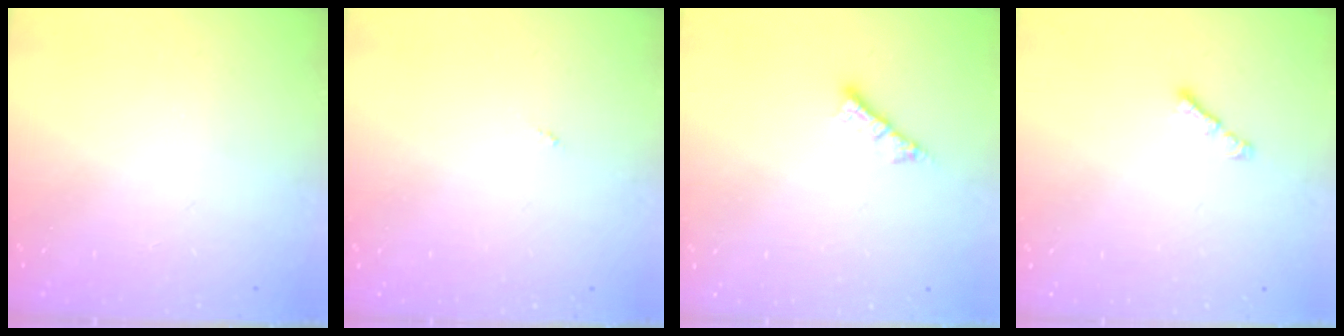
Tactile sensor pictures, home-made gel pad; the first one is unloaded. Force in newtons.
{"total": 0.0}
{"total": 3.6, "press": 3.6, "slide": 0.1}
{"total": 1.9, "press": 1.8, "slide": 0.6}